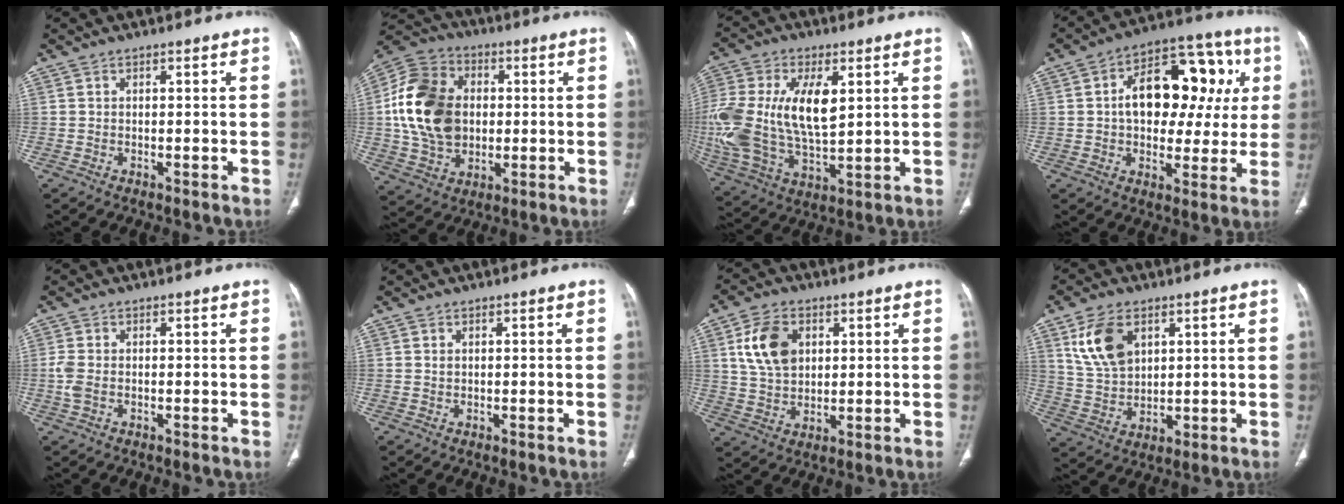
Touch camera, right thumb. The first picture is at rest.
{"total": 18.5, "force": [1.1, 13.9, 12.2], "torque": [-0.220, 0.015, 0.022]}
{"total": 22.6, "force": [3.5, 12.0, 18.8], "torque": [-0.414, -0.010, 0.066]}
{"total": 19.9, "force": [3.4, 12.4, 15.2], "torque": [-0.162, 0.034, 0.047]}
{"total": 2.7, "force": [-0.5, 1.5, 2.1], "torque": [-0.068, 0.001, -0.011]}
{"total": 0.5, "force": [0.2, 0.4, 0.3], "torque": [-0.005, 0.000, 0.005]}
{"total": 9.9, "force": [3.1, 6.8, 6.5], "torque": [-0.107, -0.007, 0.062]}
{"total": 10.7, "force": [4.4, 7.0, 6.9], "torque": [-0.115, -0.015, 0.096]}